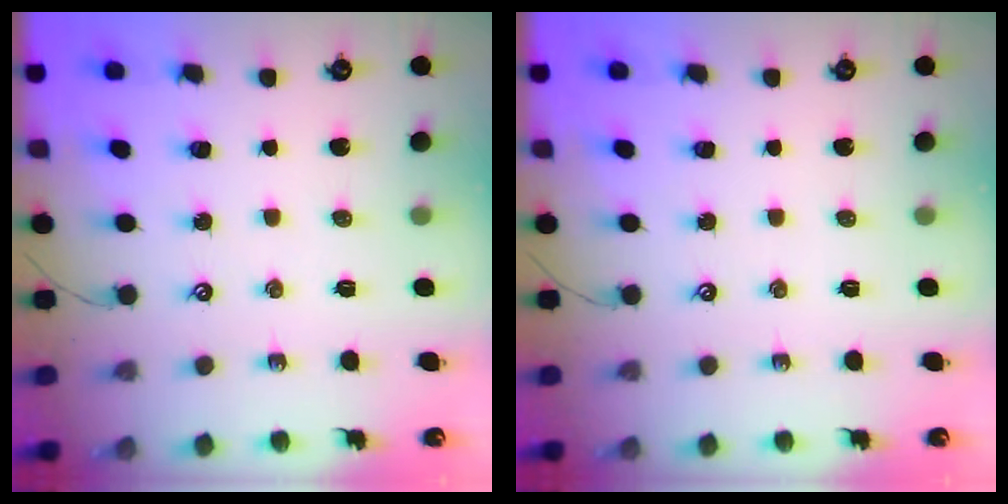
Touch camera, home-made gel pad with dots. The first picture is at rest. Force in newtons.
{"total": 0.0}